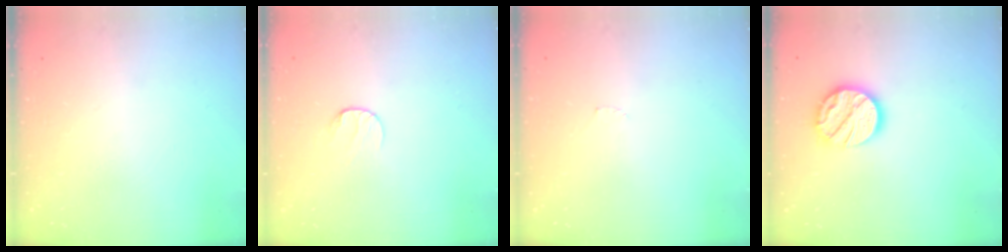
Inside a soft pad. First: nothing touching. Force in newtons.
{"total": 6.1, "press": 6.1, "slide": 0.6}
{"total": 2.3, "press": 2.3, "slide": 0.2}
{"total": 13.5, "press": 13.5, "slide": 1.2}